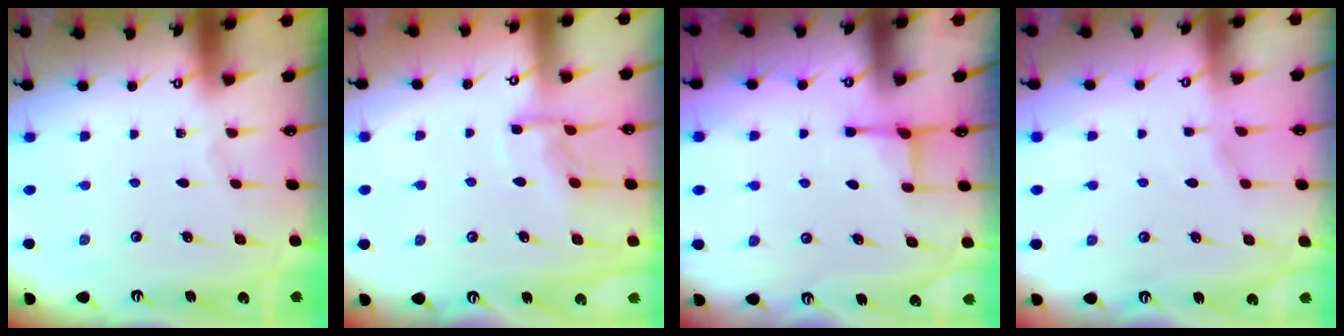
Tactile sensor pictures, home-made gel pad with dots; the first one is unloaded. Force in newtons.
{"total": 8.2, "press": 8.1, "slide": 0.8}
{"total": 3.0, "press": 3.0, "slide": 0.4}
{"total": 1.5, "press": 1.5, "slide": 0.4}